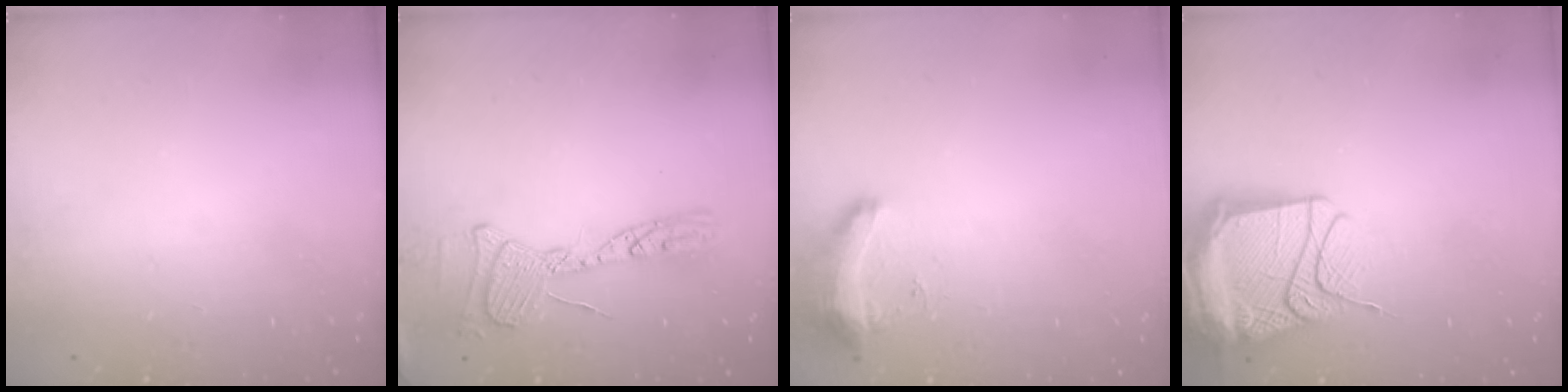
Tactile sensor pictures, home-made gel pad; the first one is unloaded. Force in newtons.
{"total": 15.7, "press": 15.6, "slide": 1.4}
{"total": 8.8, "press": 8.8, "slide": 0.7}
{"total": 24.0, "press": 20.5, "slide": 12.5}